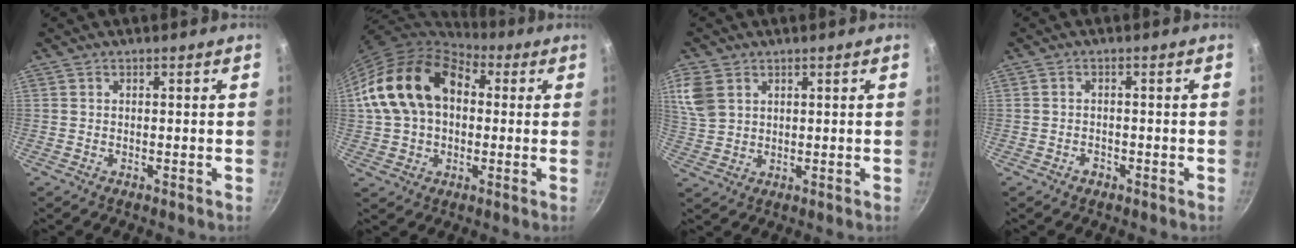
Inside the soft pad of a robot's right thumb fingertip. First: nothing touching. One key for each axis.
{"total": 18.8, "fx": 3.1, "fy": 13.5, "fz": 12.7, "tx": -0.213, "ty": 0.038, "tz": 0.047}
{"total": 8.2, "fx": 3.6, "fy": 6.0, "fz": 4.4, "tx": -0.086, "ty": -0.007, "tz": 0.077}
{"total": 1.6, "fx": -1.0, "fy": 1.1, "fz": 0.6, "tx": -0.007, "ty": 0.012, "tz": -0.015}